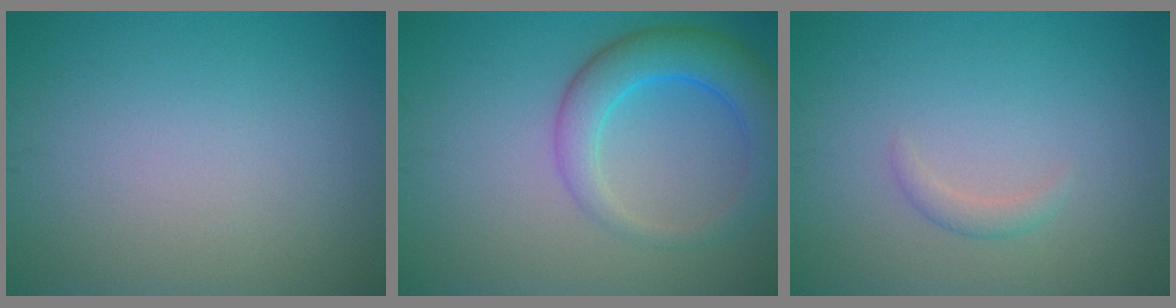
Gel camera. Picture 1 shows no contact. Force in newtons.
{"total": 5.4, "press": 5.4, "slide": 0.3}
{"total": 1.1, "press": 1.1, "slide": 0.1}